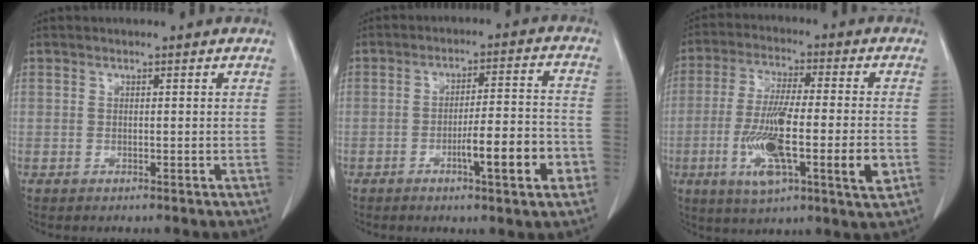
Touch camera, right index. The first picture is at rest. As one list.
[{"total": 9.8, "force": [-3.9, 1.0, 9.0], "torque": [-0.131, 0.008, -0.056]}, {"total": 15.7, "force": [-4.1, 1.8, 15.1], "torque": [-0.271, -0.016, -0.068]}]